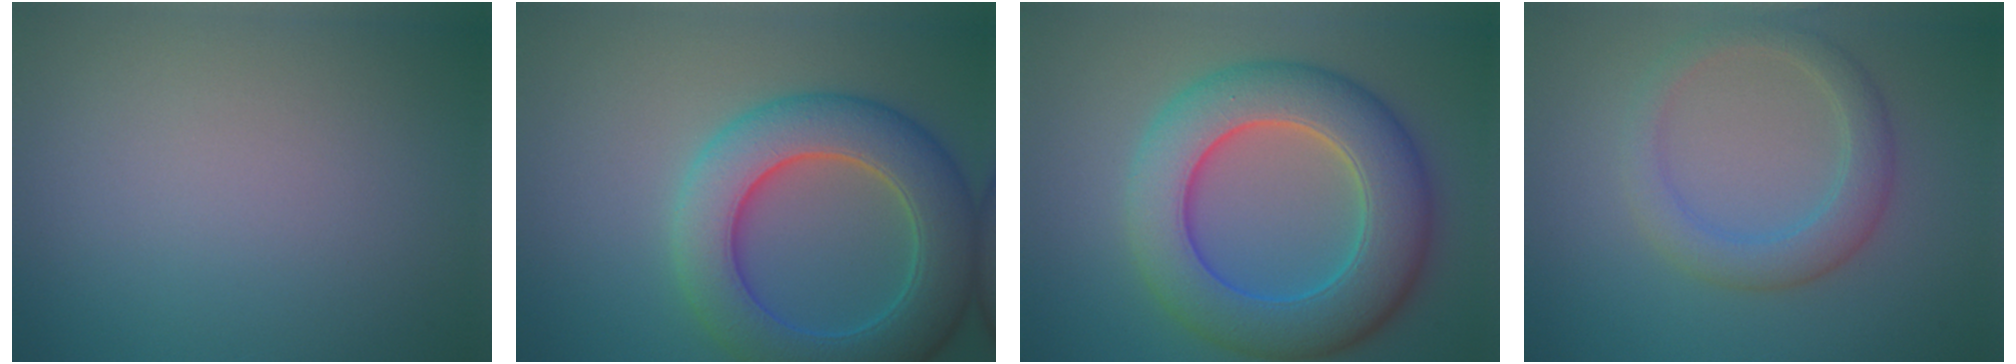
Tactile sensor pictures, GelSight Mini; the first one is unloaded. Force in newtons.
{"total": 8.4, "press": 8.4, "slide": 0.3}
{"total": 9.7, "press": 9.7, "slide": 0.4}
{"total": 3.3, "press": 3.3, "slide": 0.3}